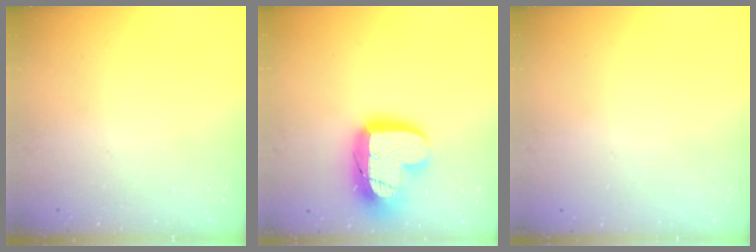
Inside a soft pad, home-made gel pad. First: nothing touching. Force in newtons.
{"total": 20.6, "press": 20.6, "slide": 1.5}
{"total": 0.5, "press": 0.5, "slide": 0.1}